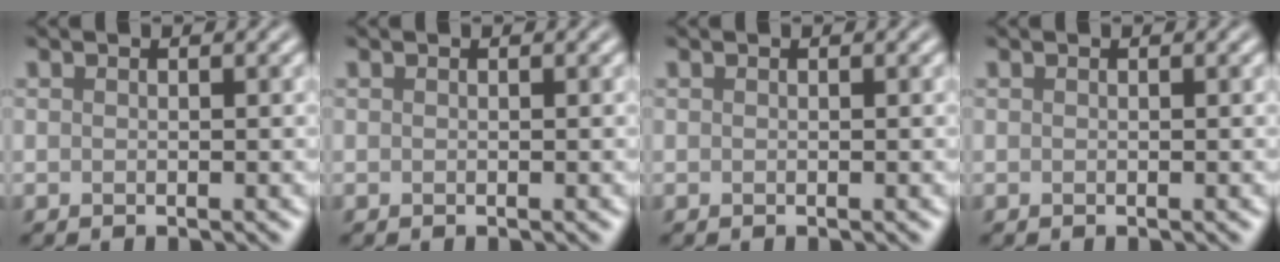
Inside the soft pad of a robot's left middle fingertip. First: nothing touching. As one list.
[{"total": 0.0}, {"total": 0.0}, {"total": 0.0}]